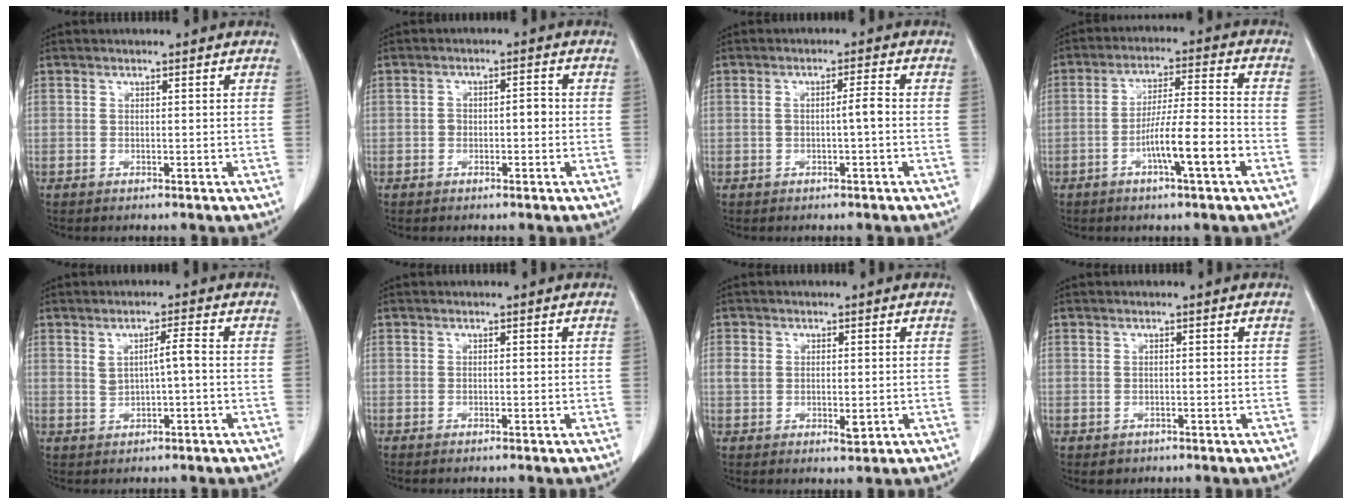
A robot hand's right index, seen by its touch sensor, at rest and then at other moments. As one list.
[{"total": 3.5, "force": [-0.6, 2.1, 2.8], "torque": [-0.052, 0.023, -0.006]}, {"total": 3.0, "force": [-0.4, 0.5, 3.0], "torque": [-0.058, 0.010, -0.004]}, {"total": 9.7, "force": [-3.9, 0.7, 8.9], "torque": [-0.155, 0.007, -0.065]}, {"total": 3.7, "force": [0.3, 0.8, 3.6], "torque": [-0.066, 0.007, 0.010]}, {"total": 0.7, "force": [-0.3, 0.4, 0.5], "torque": [-0.014, -0.001, -0.002]}, {"total": 4.9, "force": [-0.2, 3.0, 3.8], "torque": [-0.073, 0.004, 0.004]}, {"total": 2.0, "force": [-0.6, 1.8, 0.6], "torque": [-0.005, 0.001, 0.002]}]